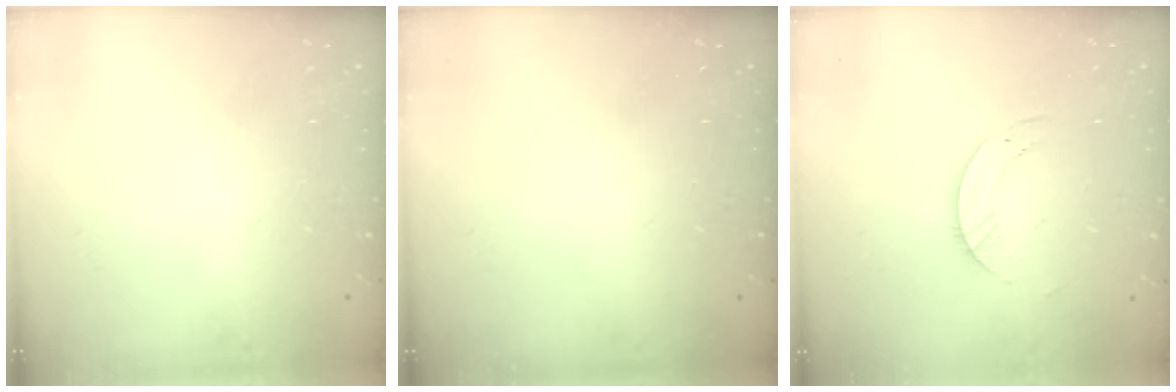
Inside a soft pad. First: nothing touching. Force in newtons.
{"total": 0.0}
{"total": 3.8, "press": 3.8, "slide": 0.2}